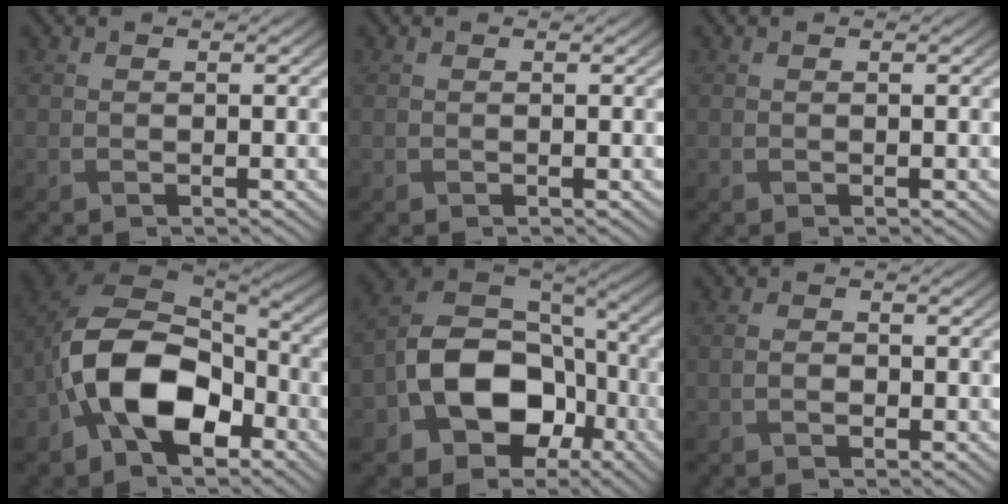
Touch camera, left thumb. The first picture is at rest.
{"total": 0.0}
{"total": 0.0}
{"total": 13.7, "force": [-4.9, 8.3, 9.7], "torque": [-0.185, -0.006, -0.106]}
{"total": 14.0, "force": [-5.0, 9.9, 8.5], "torque": [-0.171, -0.024, -0.100]}
{"total": 1.4, "force": [-0.6, 0.9, 0.9], "torque": [-0.014, 0.004, -0.014]}